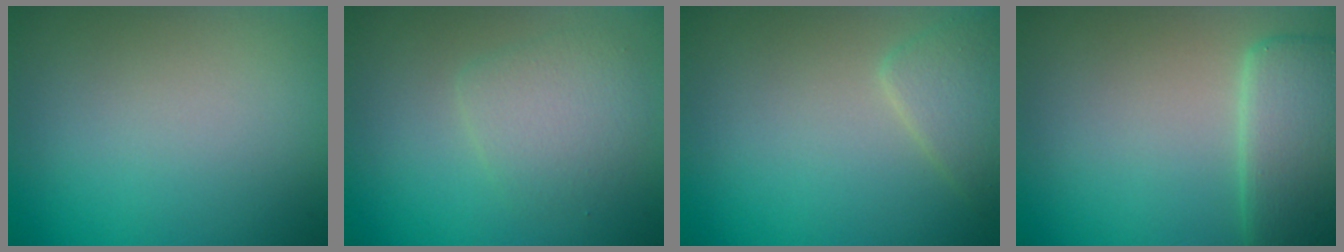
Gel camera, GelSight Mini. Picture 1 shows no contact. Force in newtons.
{"total": 2.7, "press": 2.7, "slide": 0.1}
{"total": 2.3, "press": 2.3, "slide": 0.0}
{"total": 5.4, "press": 5.4, "slide": 0.1}